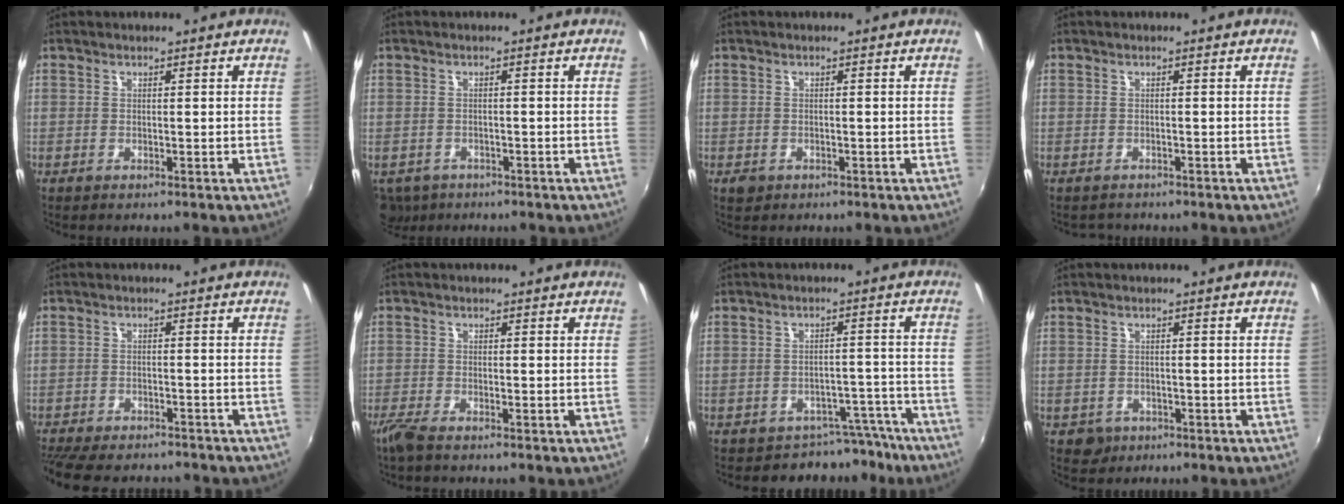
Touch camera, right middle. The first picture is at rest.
{"total": 5.9, "force": [-3.4, 4.2, 2.5], "torque": [-0.062, -0.019, -0.047]}
{"total": 1.7, "force": [-0.8, 1.4, 0.6], "torque": [-0.014, -0.003, -0.011]}
{"total": 1.5, "force": [-1.3, 0.7, 0.1], "torque": [-0.006, -0.004, -0.020]}
{"total": 12.5, "force": [-10.9, 3.6, 4.9], "torque": [-0.122, -0.025, -0.166]}
{"total": 3.0, "force": [-2.4, 0.5, 1.7], "torque": [-0.047, -0.008, -0.051]}
{"total": 6.7, "force": [-5.7, 3.5, 0.3], "torque": [0.004, 0.031, -0.071]}
{"total": 3.0, "force": [-1.3, 2.6, 0.7], "torque": [-0.022, -0.002, -0.015]}